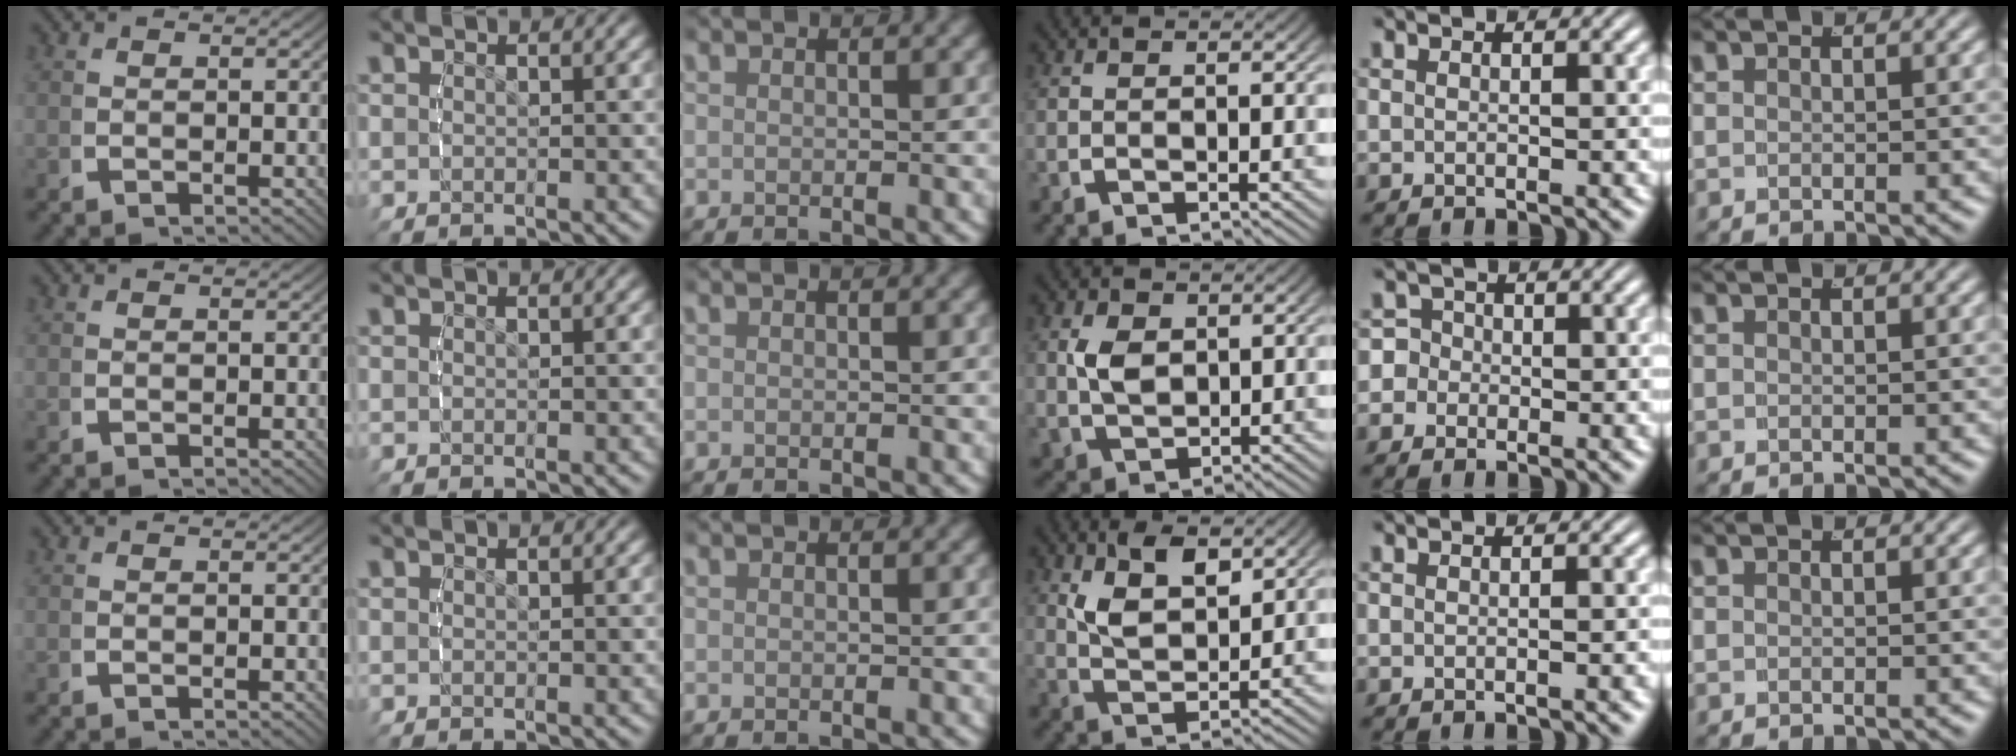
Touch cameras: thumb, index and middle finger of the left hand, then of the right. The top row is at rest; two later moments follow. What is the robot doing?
{"motion": "lift_and_place", "object": "bottle cap"}